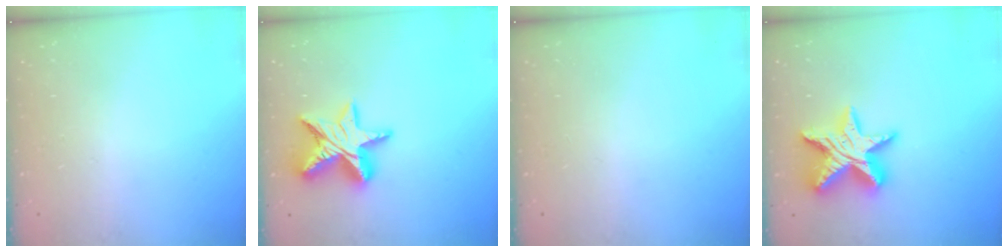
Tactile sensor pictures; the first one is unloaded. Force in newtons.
{"total": 15.8, "press": 15.7, "slide": 1.4}
{"total": 0.0}
{"total": 16.5, "press": 16.5, "slide": 1.2}